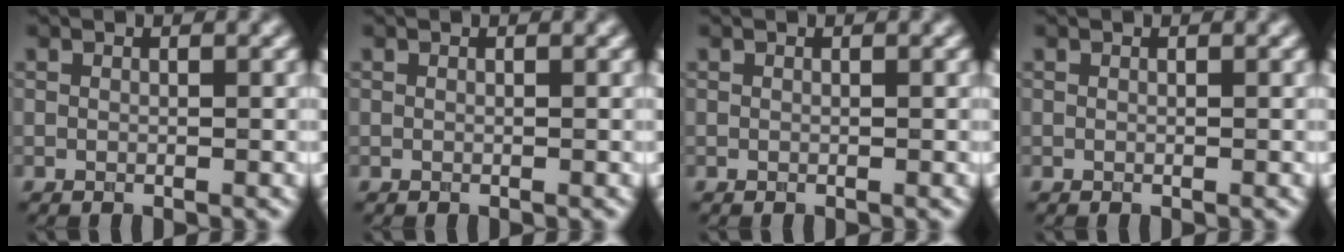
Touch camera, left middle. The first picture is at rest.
{"total": 0.0}
{"total": 0.0}
{"total": 0.0}